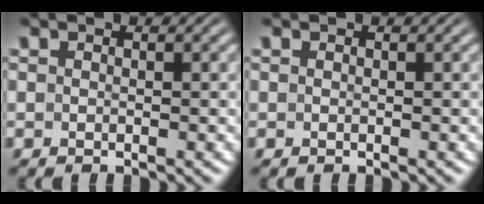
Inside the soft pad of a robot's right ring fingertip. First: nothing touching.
{"total": 0.0}